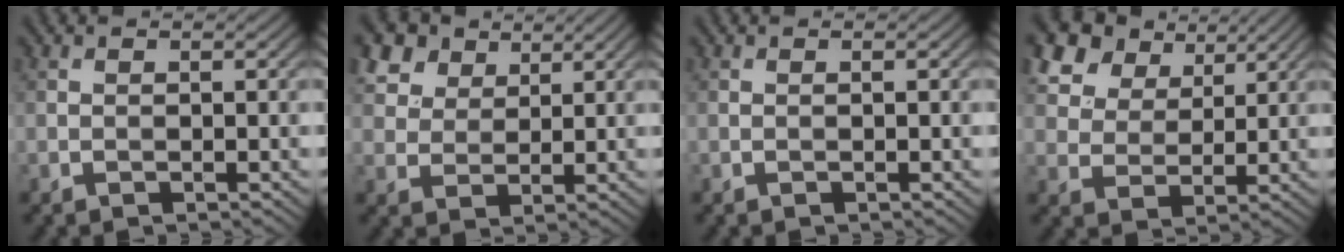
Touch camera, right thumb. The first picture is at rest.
{"total": 8.4, "force": [5.4, 5.3, 3.7], "torque": [-0.127, 0.003, 0.108]}
{"total": 0.0}
{"total": 11.6, "force": [7.2, 7.3, 5.3], "torque": [-0.169, 0.012, 0.149]}